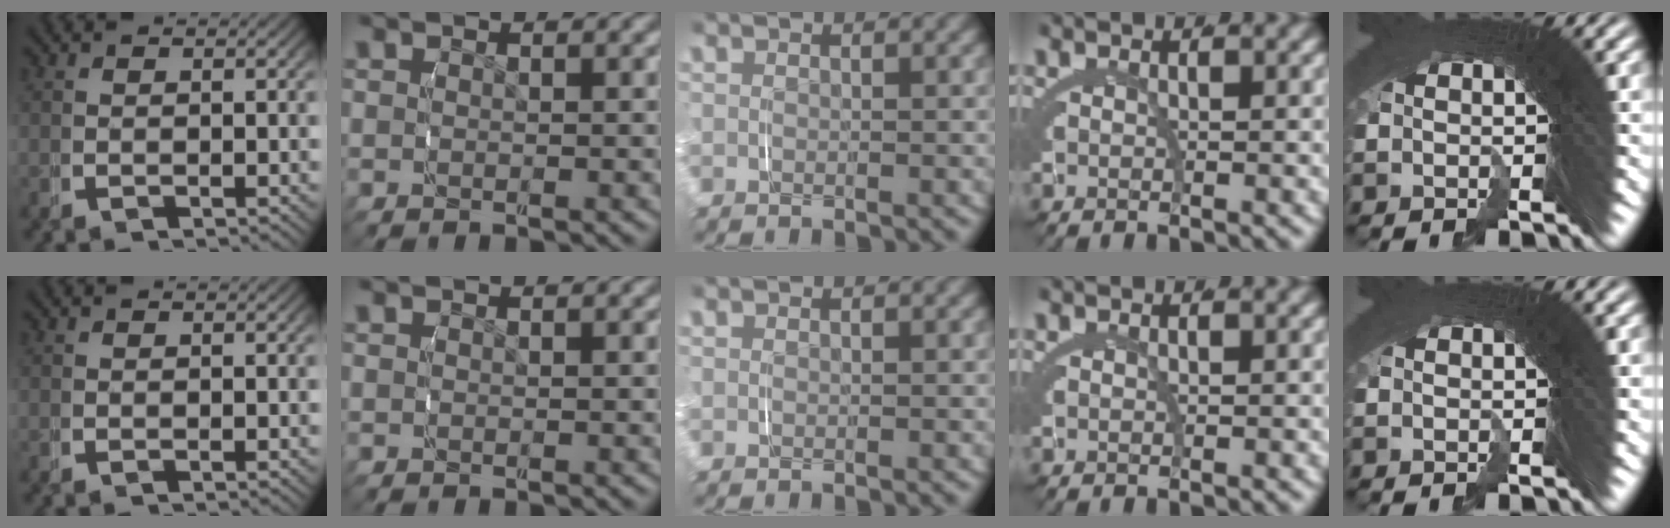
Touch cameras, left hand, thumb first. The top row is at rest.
{}